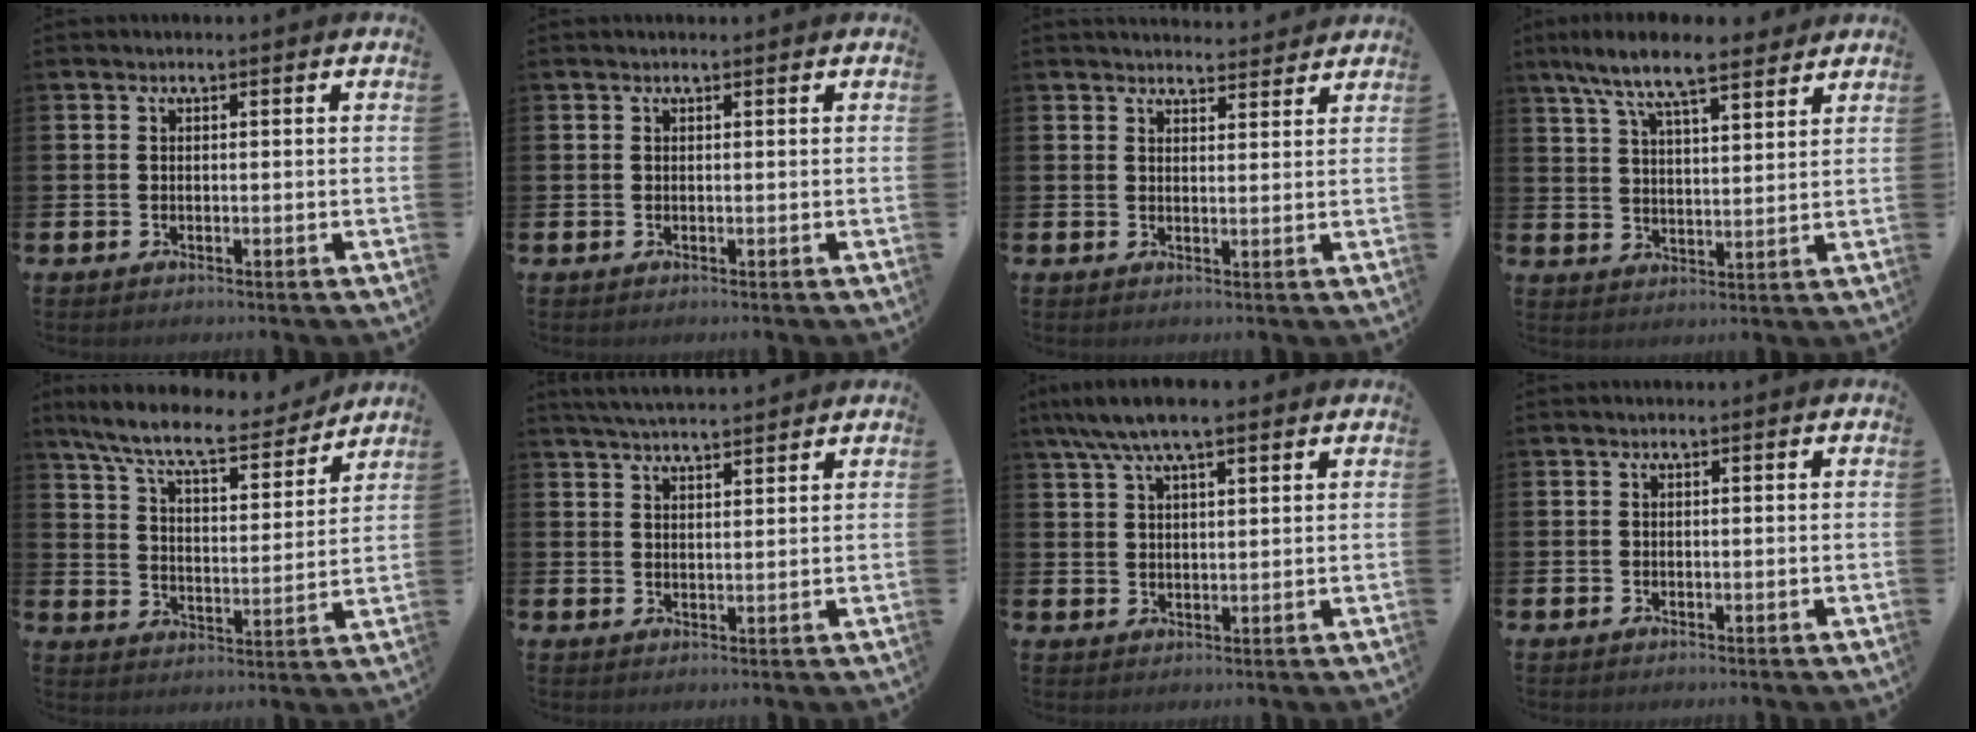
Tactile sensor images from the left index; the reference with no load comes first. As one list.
[{"total": 0.0}, {"total": 3.3, "force": [3.3, 0.6, 0.0], "torque": [0.005, -0.021, 0.057]}, {"total": 9.0, "force": [8.0, 1.7, 3.8], "torque": [-0.094, -0.031, 0.143]}, {"total": 9.5, "force": [8.5, 1.7, 3.9], "torque": [-0.106, -0.054, 0.144]}, {"total": 4.2, "force": [4.2, 0.1, 0.6], "torque": [-0.017, -0.019, 0.075]}, {"total": 6.4, "force": [5.2, 1.6, 3.3], "torque": [-0.073, -0.006, 0.095]}, {"total": 0.0}]